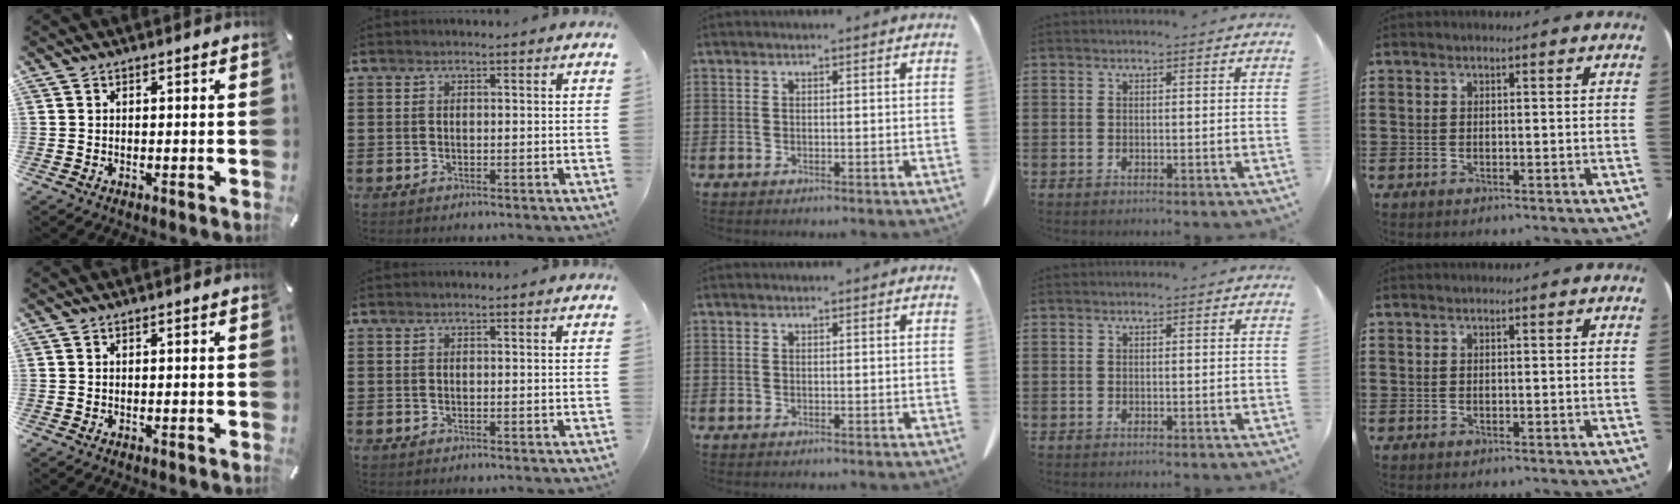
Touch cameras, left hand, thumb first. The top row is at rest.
{}